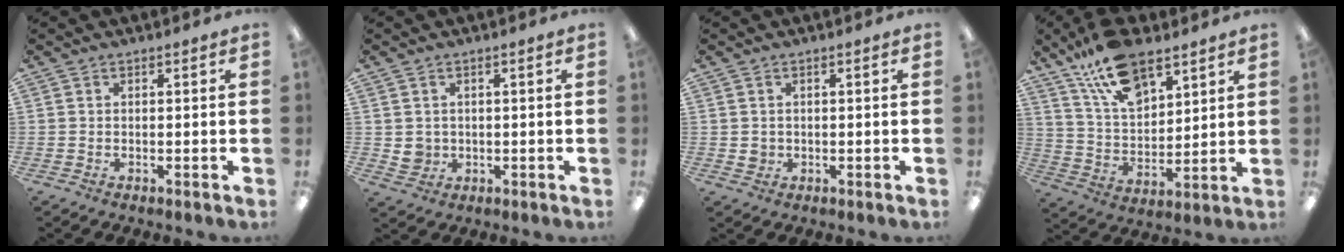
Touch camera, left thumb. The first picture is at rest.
{"total": 3.0, "force": [0.8, 2.9, 0.5], "torque": [-0.006, 0.001, 0.015]}
{"total": 1.7, "force": [0.5, 1.6, 0.4], "torque": [-0.009, 0.004, 0.007]}
{"total": 16.9, "force": [11.5, 7.8, 9.5], "torque": [-0.177, -0.048, 0.208]}